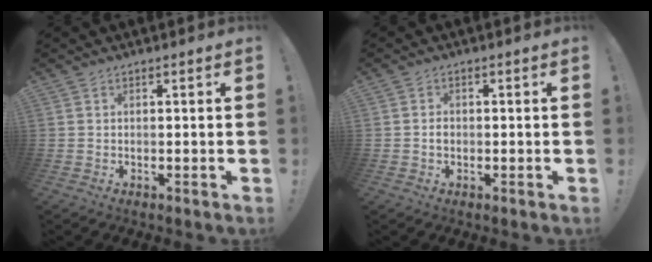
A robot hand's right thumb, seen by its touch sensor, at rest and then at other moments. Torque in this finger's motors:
{"motor_torque": [-0.09, 0.00, -0.08, 0.09, -0.03]}